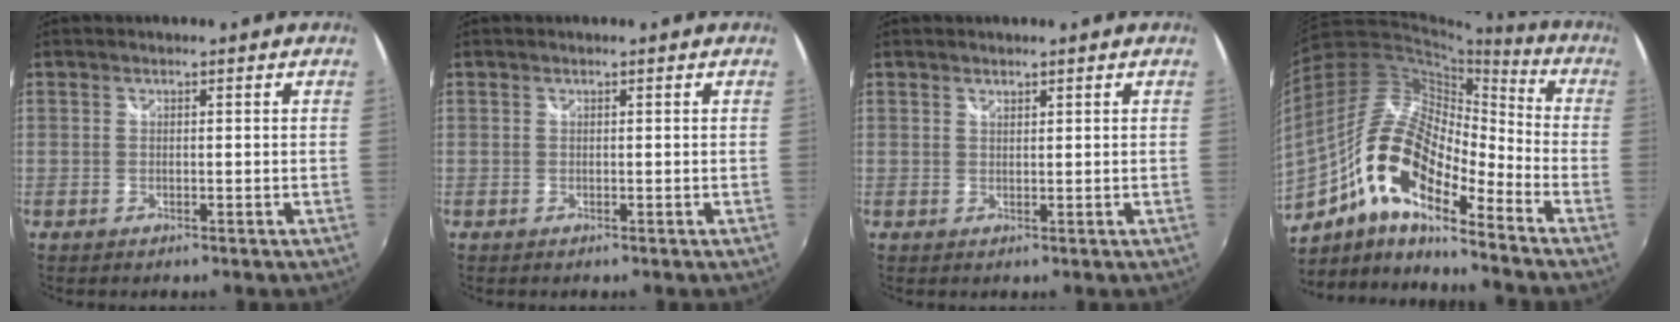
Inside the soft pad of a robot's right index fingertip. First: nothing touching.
{"total": 0.0}
{"total": 0.8, "force": [0.7, 0.2, 0.1], "torque": [-0.001, 0.000, 0.013]}
{"total": 18.9, "force": [-9.8, 6.9, 14.7], "torque": [-0.265, -0.001, -0.200]}